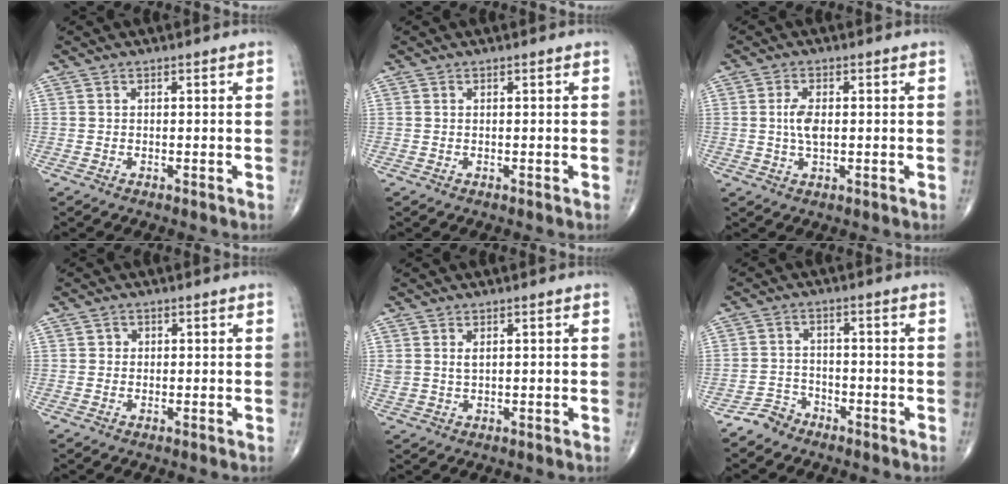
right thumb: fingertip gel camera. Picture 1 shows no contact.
{"total": 0.0}
{"total": 4.3, "force": [0.3, 2.0, 3.8], "torque": [-0.076, 0.000, 0.006]}
{"total": 1.2, "force": [0.2, 1.1, 0.3], "torque": [0.002, 0.002, 0.001]}
{"total": 2.3, "force": [1.0, 1.2, 1.7], "torque": [-0.034, -0.003, 0.027]}
{"total": 3.7, "force": [-3.1, 2.1, 0.0], "torque": [0.012, 0.018, -0.062]}